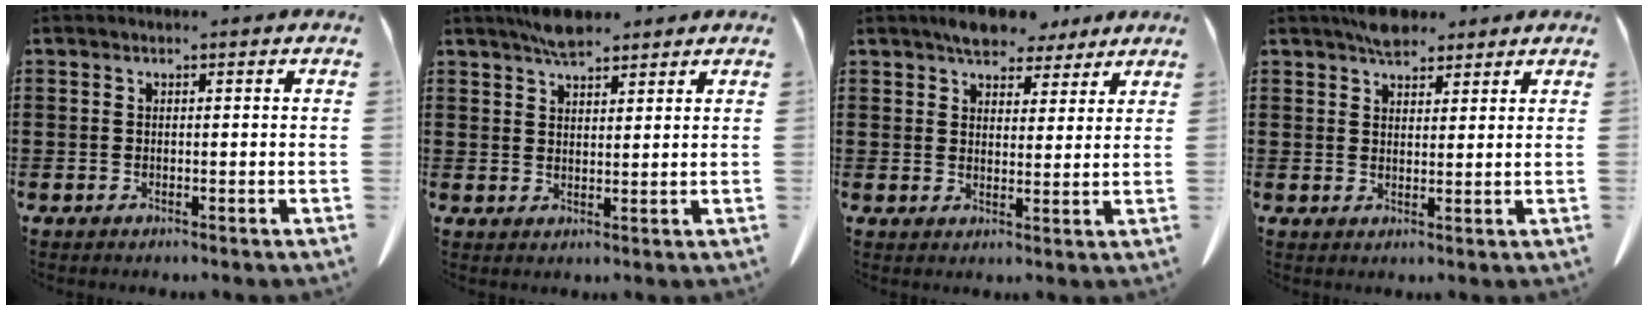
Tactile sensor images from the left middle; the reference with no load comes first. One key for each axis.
{"total": 4.5, "fx": 3.8, "fy": 1.3, "fz": 2.1, "tx": -0.050, "ty": -0.002, "tz": 0.070}
{"total": 5.8, "fx": 5.1, "fy": 2.2, "fz": 1.8, "tx": -0.042, "ty": -0.006, "tz": 0.096}
{"total": 4.3, "fx": 3.6, "fy": 1.7, "fz": 1.7, "tx": -0.032, "ty": -0.002, "tz": 0.066}